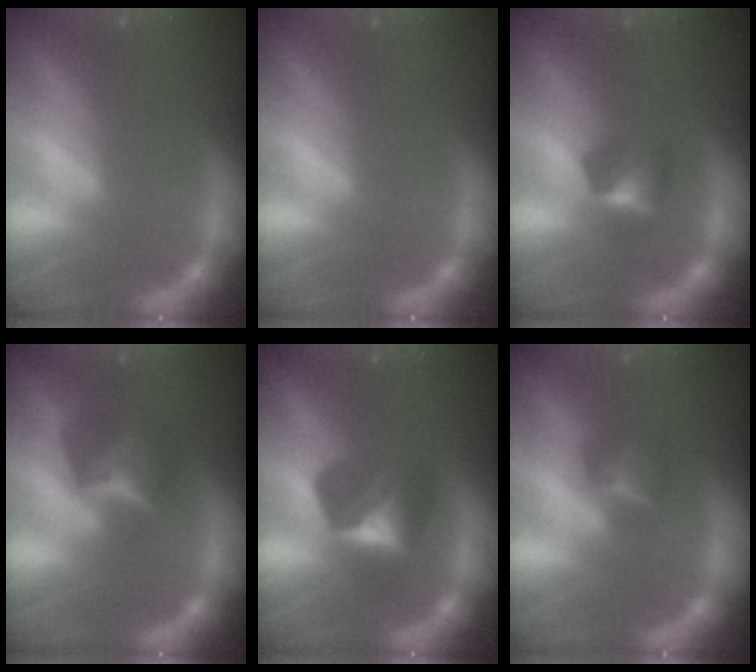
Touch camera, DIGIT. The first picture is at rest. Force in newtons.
{"total": 0.0}
{"total": 2.4}
{"total": 4.0}
{"total": 3.9}
{"total": 2.4}